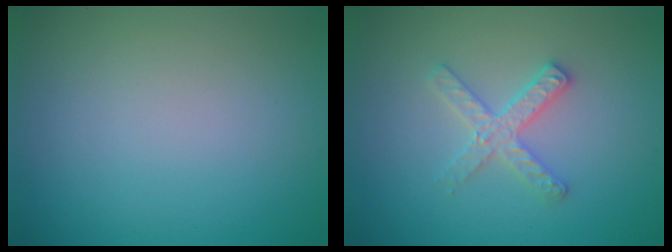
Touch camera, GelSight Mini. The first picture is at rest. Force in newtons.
{"total": 2.6, "press": 2.5, "slide": 0.4}